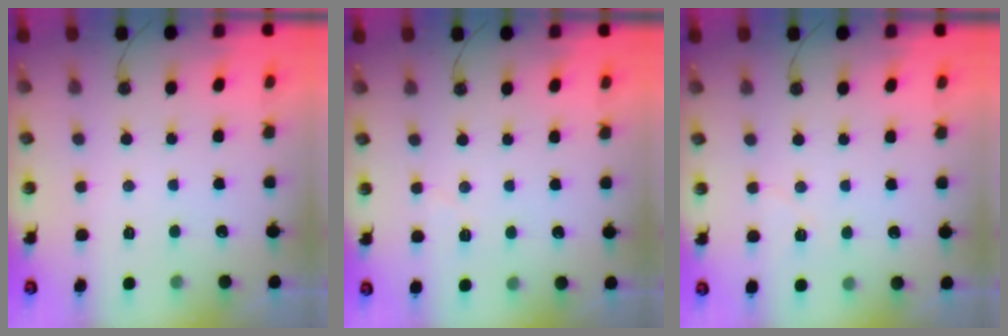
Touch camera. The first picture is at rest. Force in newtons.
{"total": 3.8, "press": 3.7, "slide": 0.8}
{"total": 6.3, "press": 5.7, "slide": 2.8}